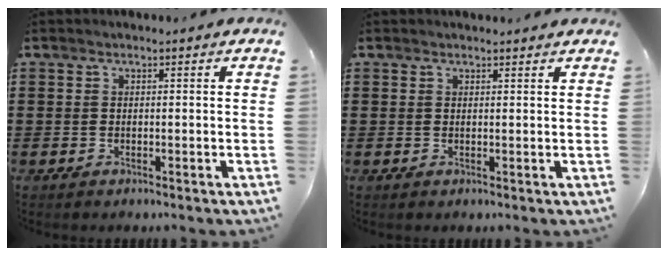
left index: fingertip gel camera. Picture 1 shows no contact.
{"total": 0.8, "force": [0.8, 0.1, 0.2], "torque": [-0.006, -0.001, 0.016]}